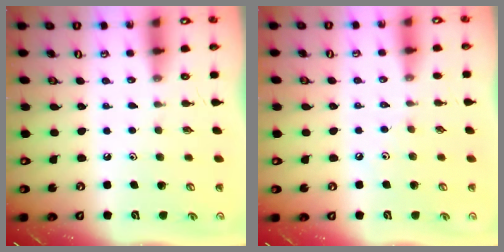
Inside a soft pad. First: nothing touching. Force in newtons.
{"total": 3.5, "press": 3.4, "slide": 0.6}